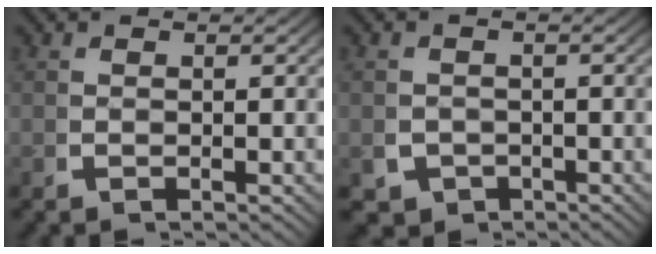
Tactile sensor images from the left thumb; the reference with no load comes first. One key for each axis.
{"total": 3.7, "fx": -2.2, "fy": 2.9, "fz": 0.9, "tx": -0.017, "ty": -0.028, "tz": -0.030}